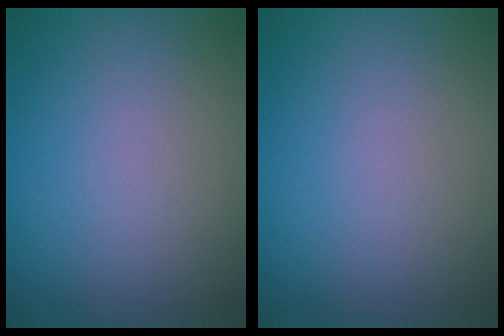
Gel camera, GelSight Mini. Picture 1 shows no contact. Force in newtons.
{"total": 0.0}